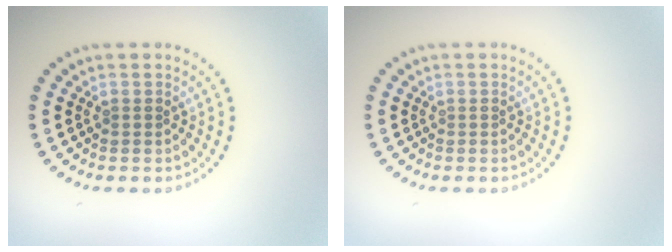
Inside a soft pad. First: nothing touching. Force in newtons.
{"total": 0.0}